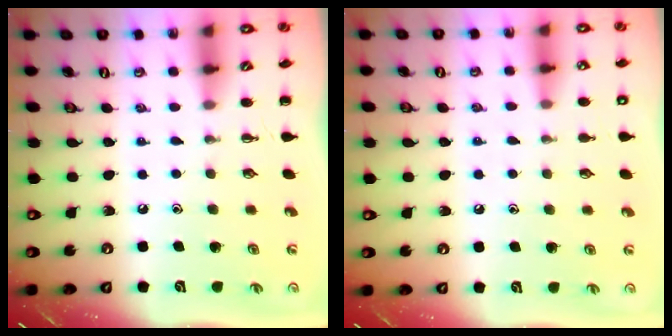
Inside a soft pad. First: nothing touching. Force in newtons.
{"total": 7.0, "press": 6.8, "slide": 1.8}